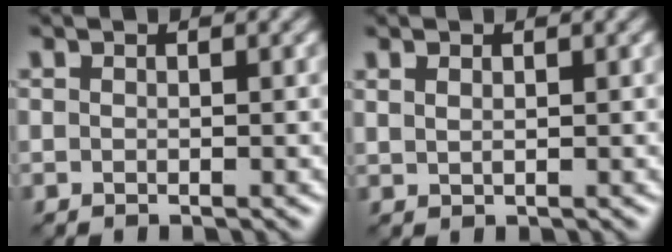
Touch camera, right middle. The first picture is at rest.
{"total": 0.8, "force": [0.5, 0.3, 0.5], "torque": [-0.014, -0.001, 0.014]}